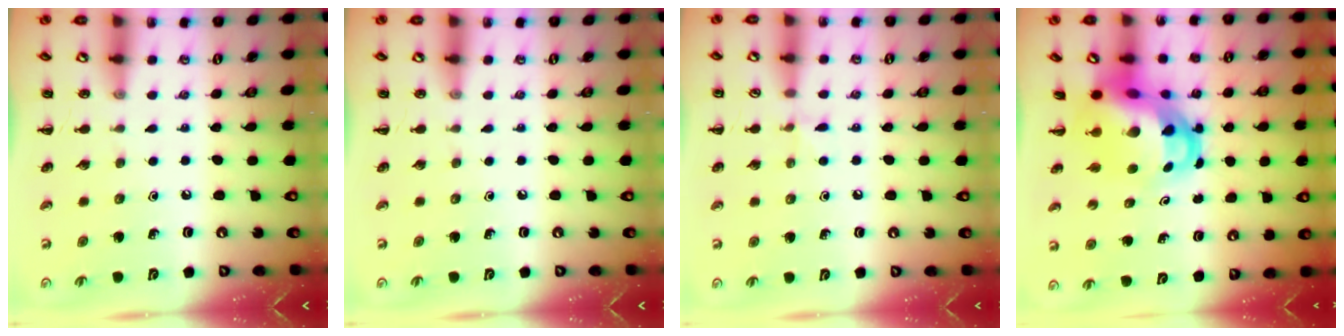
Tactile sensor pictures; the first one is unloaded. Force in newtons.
{"total": 0.0}
{"total": 3.8, "press": 3.5, "slide": 1.4}
{"total": 8.8, "press": 8.5, "slide": 2.4}